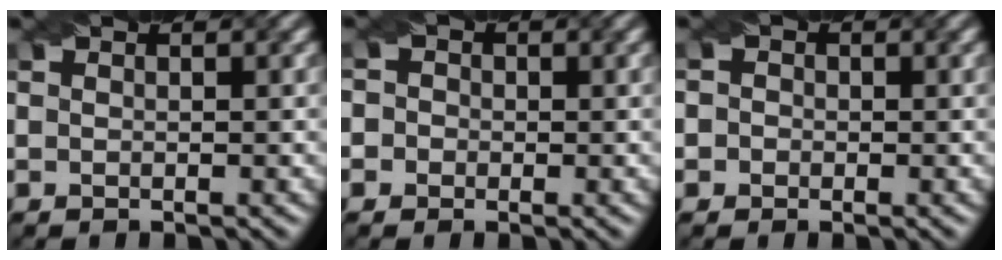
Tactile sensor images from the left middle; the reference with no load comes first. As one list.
[{"total": 2.5, "force": [0.5, 2.3, 0.9], "torque": [0.012, 0.021, -0.022]}, {"total": 1.7, "force": [0.3, 1.6, 0.6], "torque": [0.009, 0.010, -0.012]}]